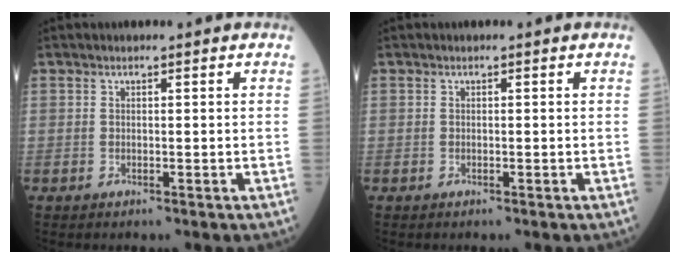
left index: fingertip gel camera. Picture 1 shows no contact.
{"total": 0.0}